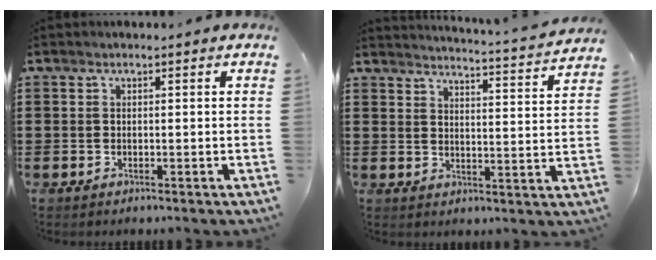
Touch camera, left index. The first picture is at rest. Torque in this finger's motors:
{"motor_torque": [1.20, -0.94, 0.23, 0.09]}